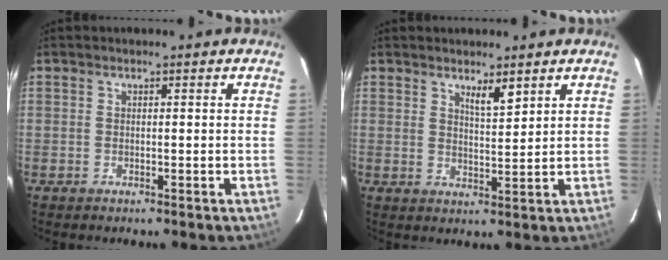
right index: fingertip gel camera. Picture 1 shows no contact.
{"total": 3.1, "force": [2.3, 0.4, 2.1], "torque": [-0.039, -0.009, 0.044]}